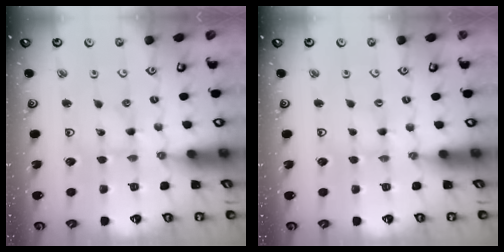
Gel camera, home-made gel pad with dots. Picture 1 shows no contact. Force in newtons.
{"total": 0.0}